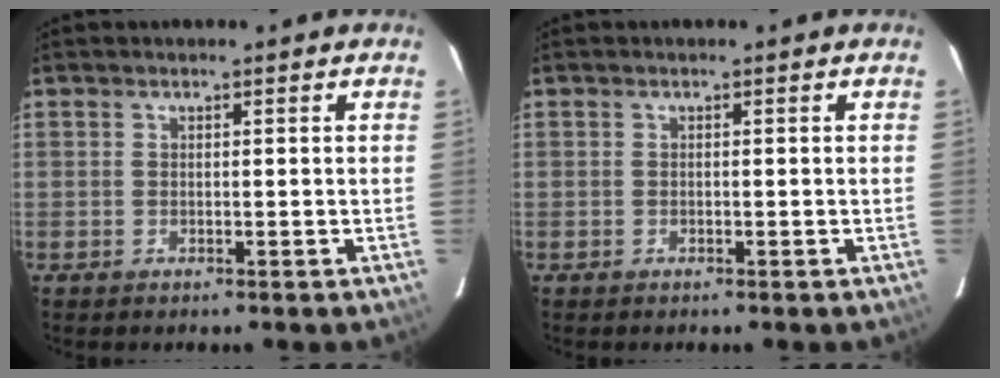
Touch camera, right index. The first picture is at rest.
{"total": 0.0}